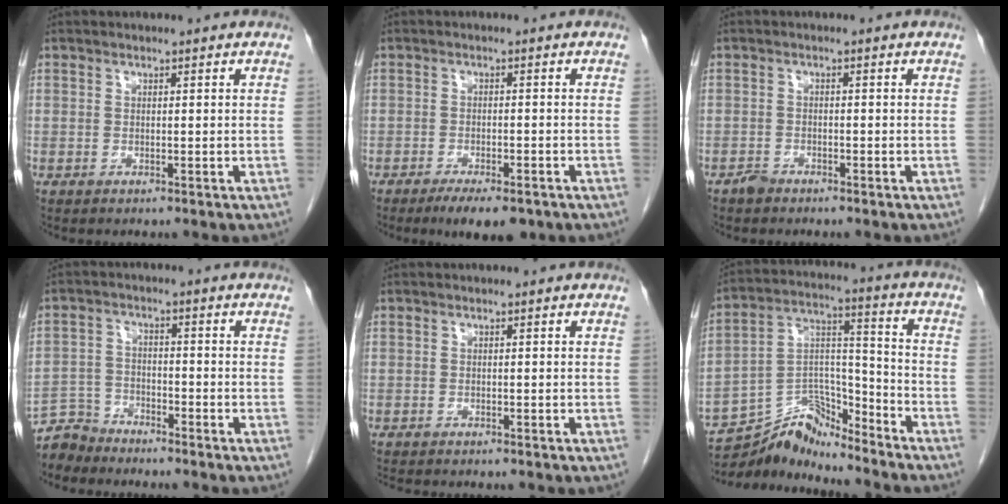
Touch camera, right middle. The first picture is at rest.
{"total": 6.5, "force": [-4.7, 1.9, 4.1], "torque": [-0.056, -0.008, -0.067]}
{"total": 1.3, "force": [-1.2, 0.6, 0.1], "torque": [-0.004, 0.002, -0.022]}
{"total": 4.6, "force": [-4.5, 1.0, -0.7], "torque": [0.011, -0.004, -0.089]}
{"total": 3.2, "force": [-2.9, 0.7, 1.3], "torque": [-0.019, -0.006, -0.040]}
{"total": 10.7, "force": [-10.7, 1.0, 0.3], "torque": [-0.005, 0.048, -0.201]}